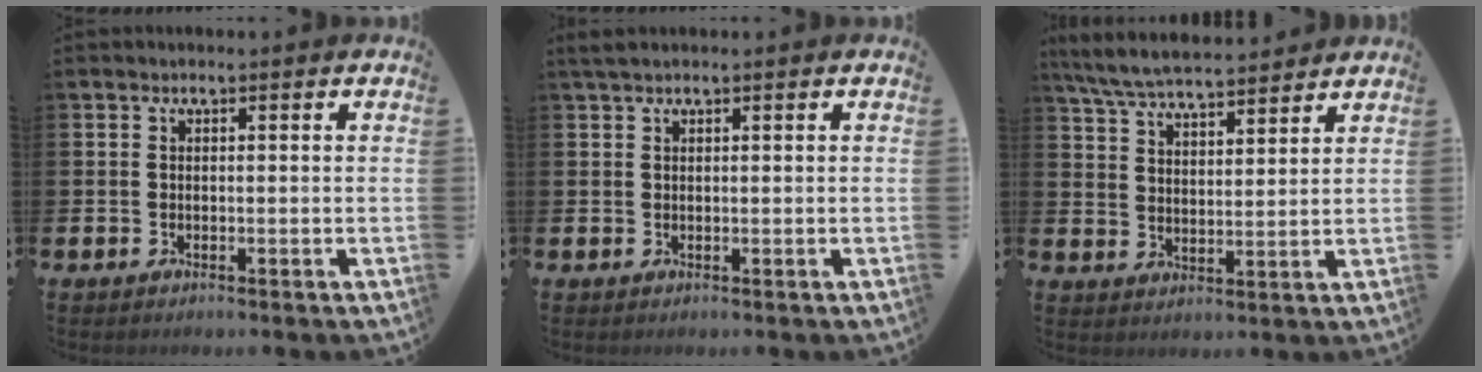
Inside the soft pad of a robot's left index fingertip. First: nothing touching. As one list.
[{"total": 1.4, "force": [1.1, 0.2, 0.8], "torque": [-0.019, 0.005, 0.021]}, {"total": 6.8, "force": [6.6, 0.9, 1.6], "torque": [-0.057, -0.031, 0.120]}]